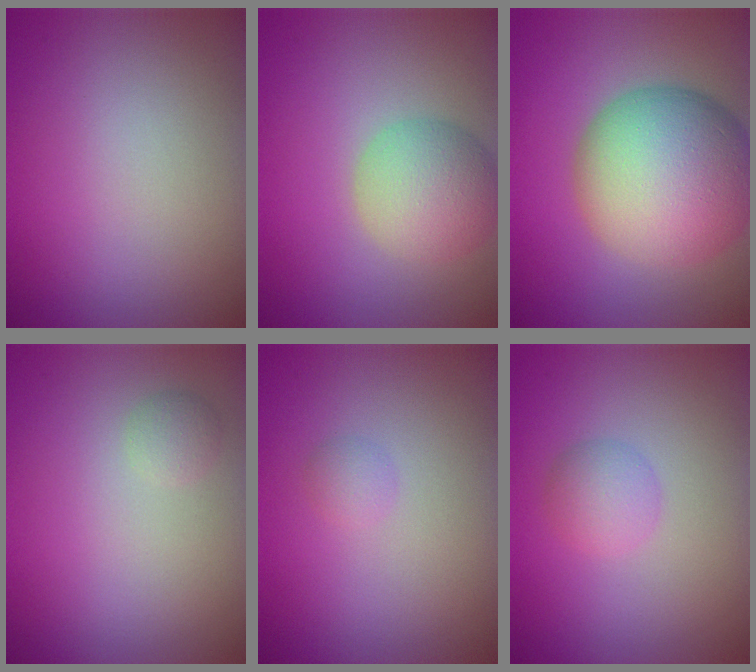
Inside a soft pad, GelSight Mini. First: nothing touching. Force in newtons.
{"total": 4.8, "press": 4.8, "slide": 0.2}
{"total": 11.7, "press": 11.7, "slide": 0.4}
{"total": 1.0, "press": 1.0, "slide": 0.1}
{"total": 0.9, "press": 0.9, "slide": 0.0}
{"total": 2.0, "press": 2.0, "slide": 0.0}